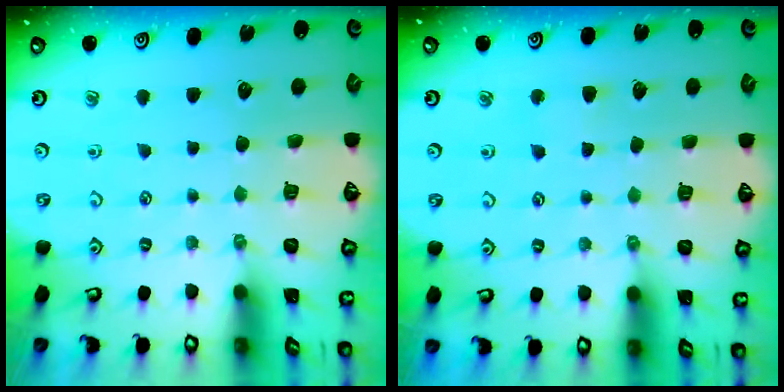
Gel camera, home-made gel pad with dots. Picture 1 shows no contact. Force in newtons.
{"total": 2.8, "press": 2.8, "slide": 0.5}